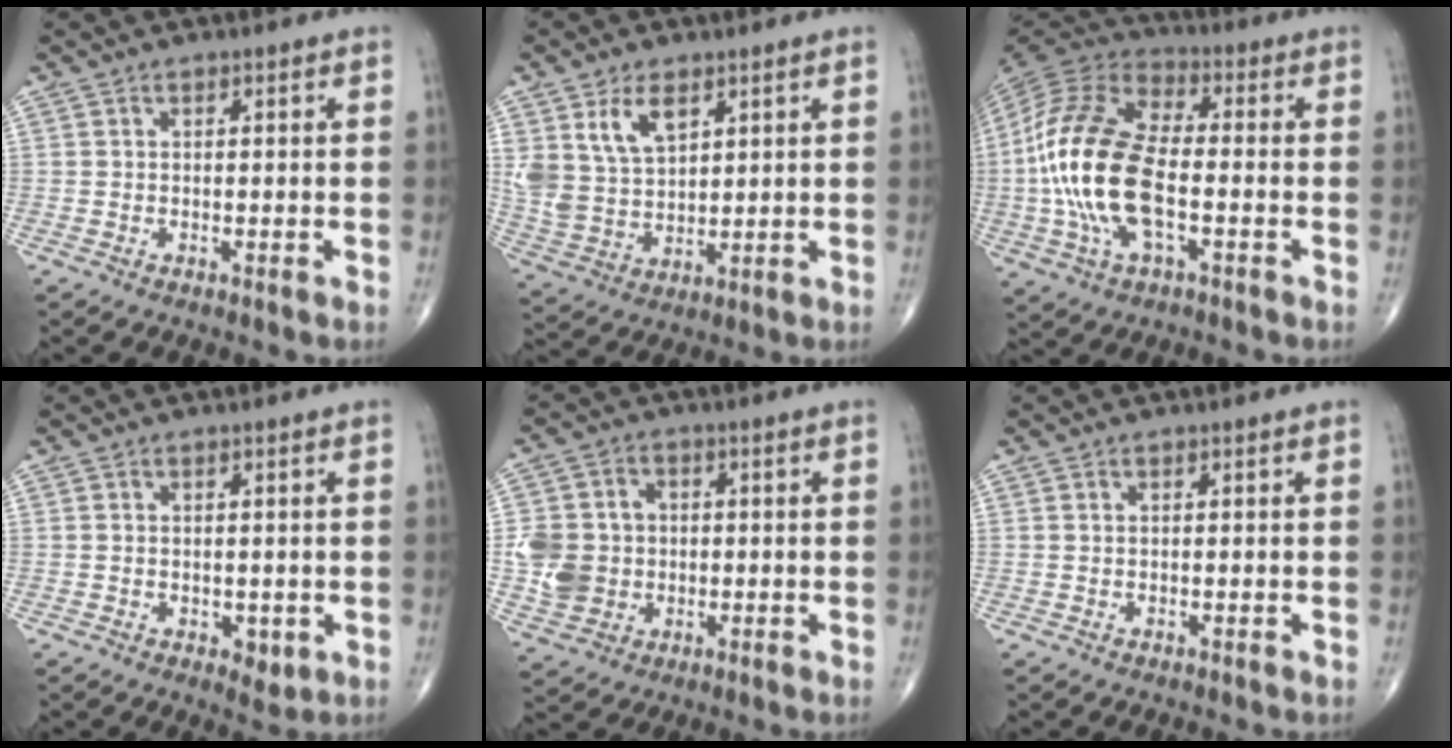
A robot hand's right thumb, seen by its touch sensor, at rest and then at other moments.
{"total": 9.9, "force": [4.8, 5.9, 6.4], "torque": [-0.112, -0.019, 0.105]}
{"total": 20.1, "force": [-2.8, 9.8, 17.3], "torque": [-0.368, 0.019, -0.056]}
{"total": 2.9, "force": [-0.6, 1.9, 2.2], "torque": [-0.017, -0.005, -0.001]}
{"total": 9.9, "force": [-0.7, 8.8, 4.6], "torque": [-0.068, 0.008, -0.009]}
{"total": 0.0}